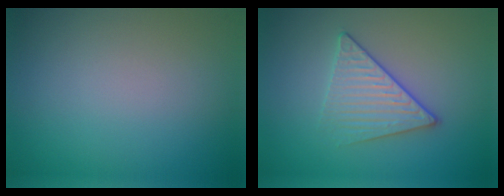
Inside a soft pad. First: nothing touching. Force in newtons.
{"total": 3.4, "press": 3.0, "slide": 1.4}